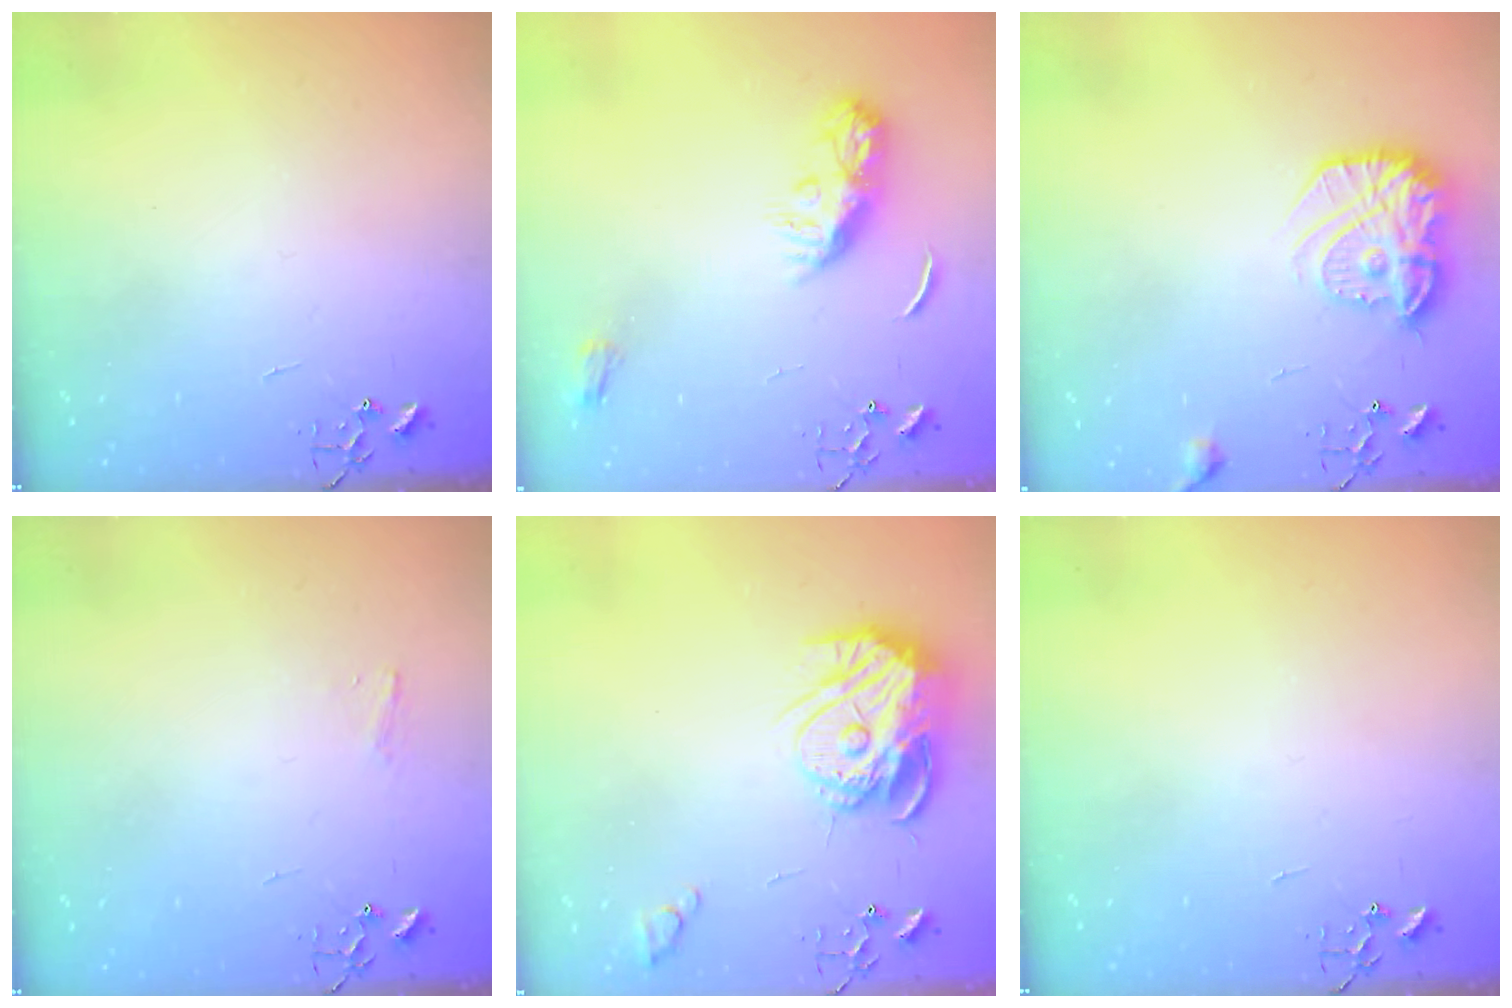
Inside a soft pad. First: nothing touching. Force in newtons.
{"total": 9.0, "press": 9.0, "slide": 0.2}
{"total": 16.5, "press": 16.5, "slide": 1.1}
{"total": 3.7, "press": 3.6, "slide": 0.6}
{"total": 16.3, "press": 16.2, "slide": 1.6}
{"total": 0.0}